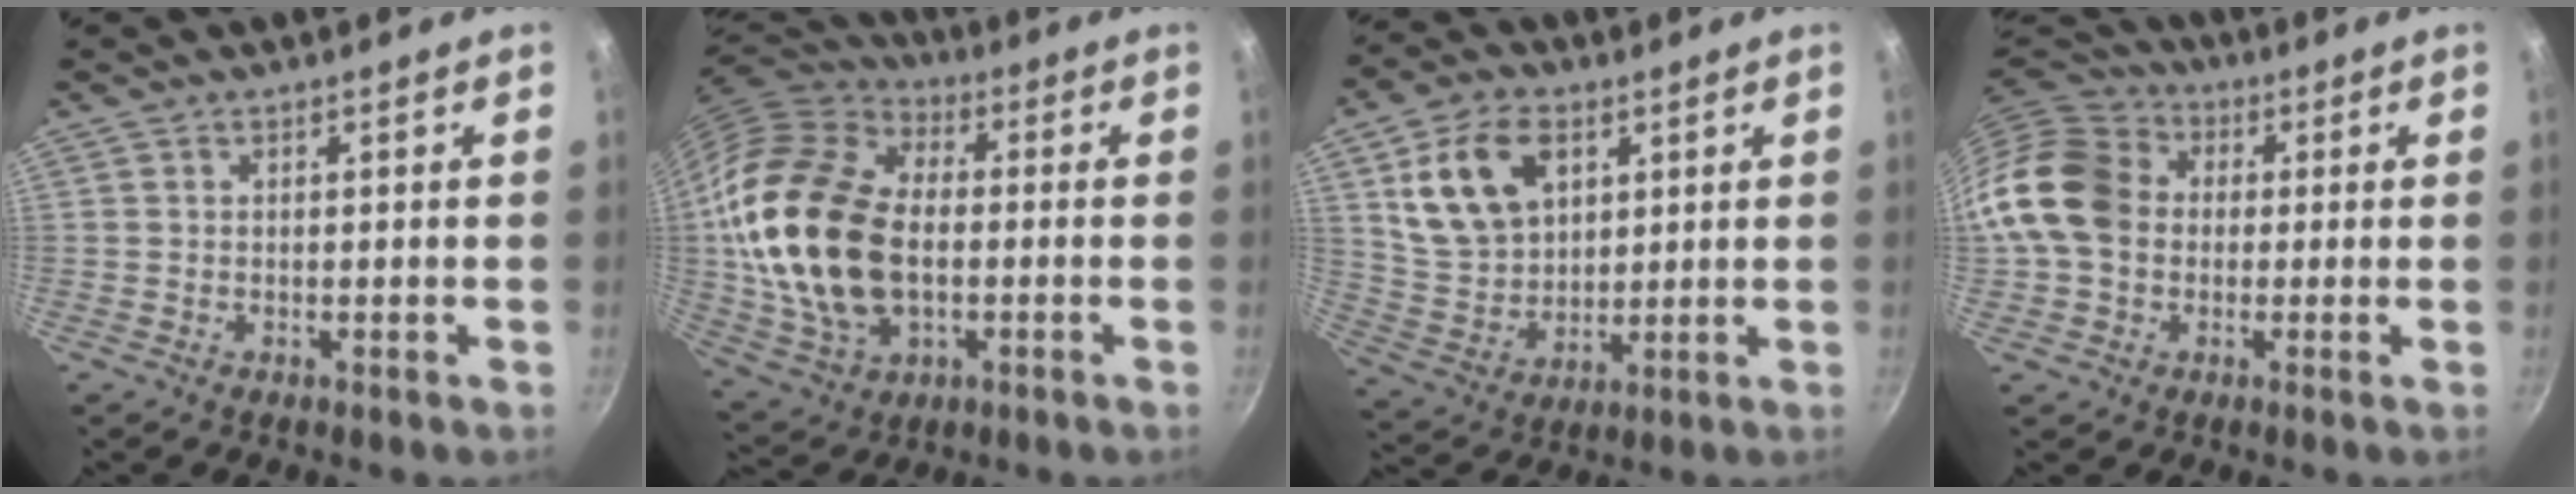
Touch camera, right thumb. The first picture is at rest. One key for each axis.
{"total": 23.8, "fx": -0.9, "fy": 15.6, "fz": 17.9, "tx": -0.337, "ty": 0.018, "tz": -0.011}
{"total": 15.0, "fx": 5.4, "fy": 10.1, "fz": 9.6, "tx": -0.153, "ty": -0.015, "tz": 0.110}
{"total": 15.1, "fx": 0.6, "fy": 12.2, "fz": 8.8, "tx": -0.150, "ty": 0.030, "tz": -0.003}